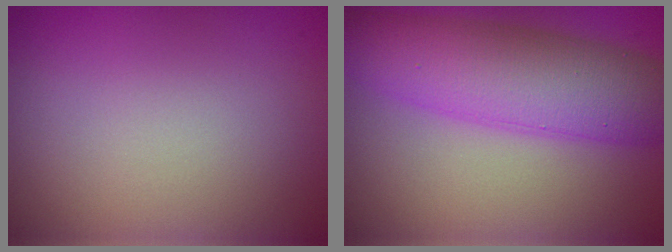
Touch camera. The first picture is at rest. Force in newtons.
{"total": 8.6, "press": 8.6, "slide": 0.2}